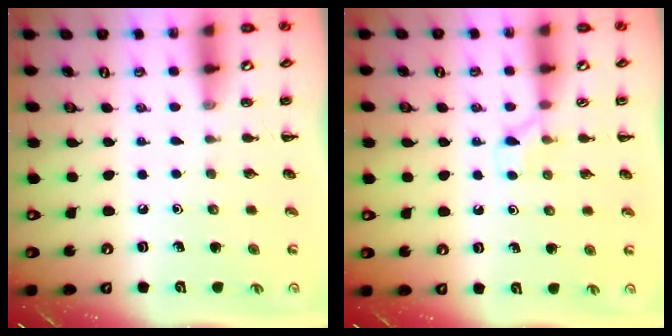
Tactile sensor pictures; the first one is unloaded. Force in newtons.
{"total": 3.6, "press": 3.4, "slide": 1.3}